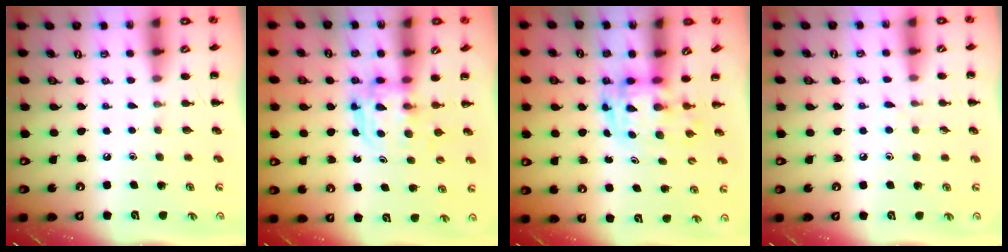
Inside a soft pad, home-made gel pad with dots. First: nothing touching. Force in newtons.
{"total": 3.6, "press": 3.6, "slide": 0.3}
{"total": 2.9, "press": 2.9, "slide": 0.6}
{"total": 4.3, "press": 3.8, "slide": 2.0}